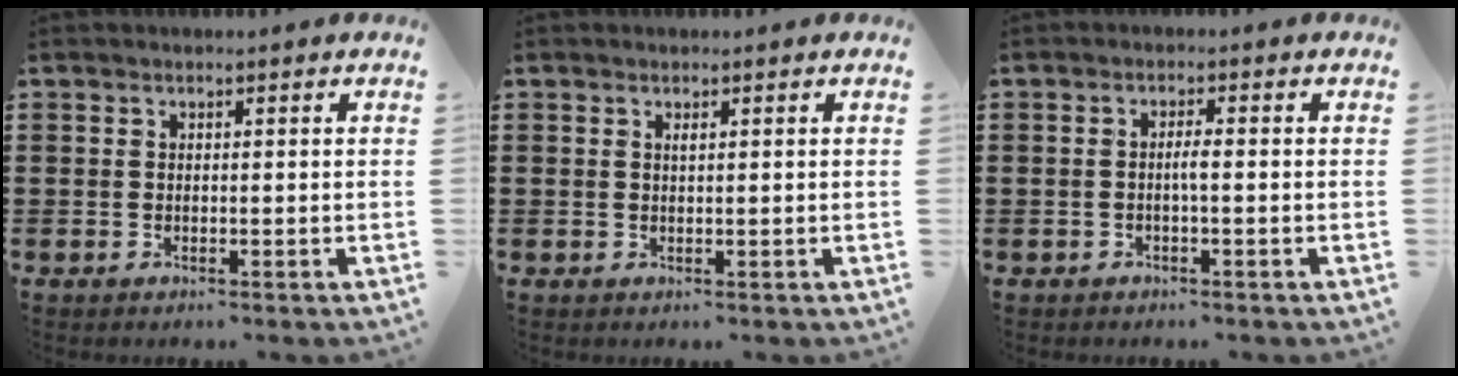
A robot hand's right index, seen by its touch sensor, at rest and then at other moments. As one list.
[{"total": 0.6, "force": [0.2, 0.0, 0.5], "torque": [-0.010, -0.002, 0.005]}, {"total": 1.6, "force": [-0.4, 0.0, 1.6], "torque": [-0.029, -0.001, -0.008]}]